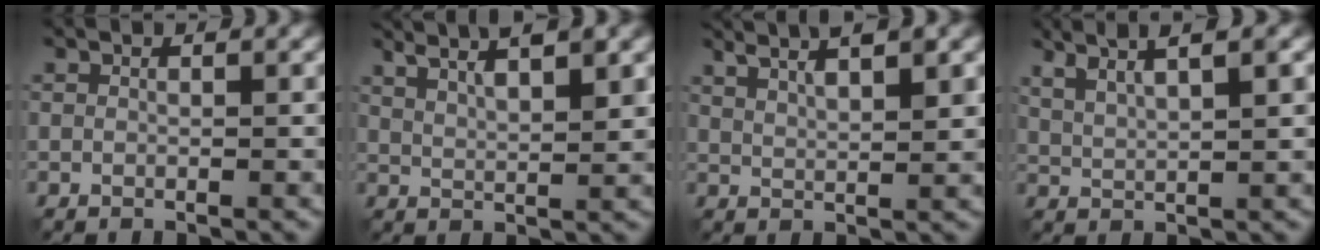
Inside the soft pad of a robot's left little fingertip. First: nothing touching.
{"total": 7.7, "force": [5.0, 2.2, 5.4], "torque": [-0.070, 0.024, 0.058]}
{"total": 7.0, "force": [4.5, 2.0, 5.0], "torque": [-0.064, 0.027, 0.052]}
{"total": 6.3, "force": [3.9, 1.7, 4.6], "torque": [-0.068, 0.024, 0.045]}